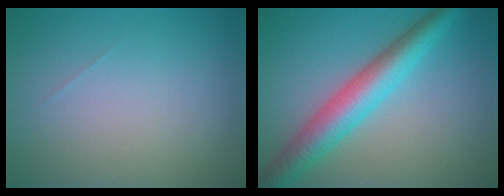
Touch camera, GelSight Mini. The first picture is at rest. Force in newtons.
{"total": 6.1, "press": 6.1, "slide": 0.2}